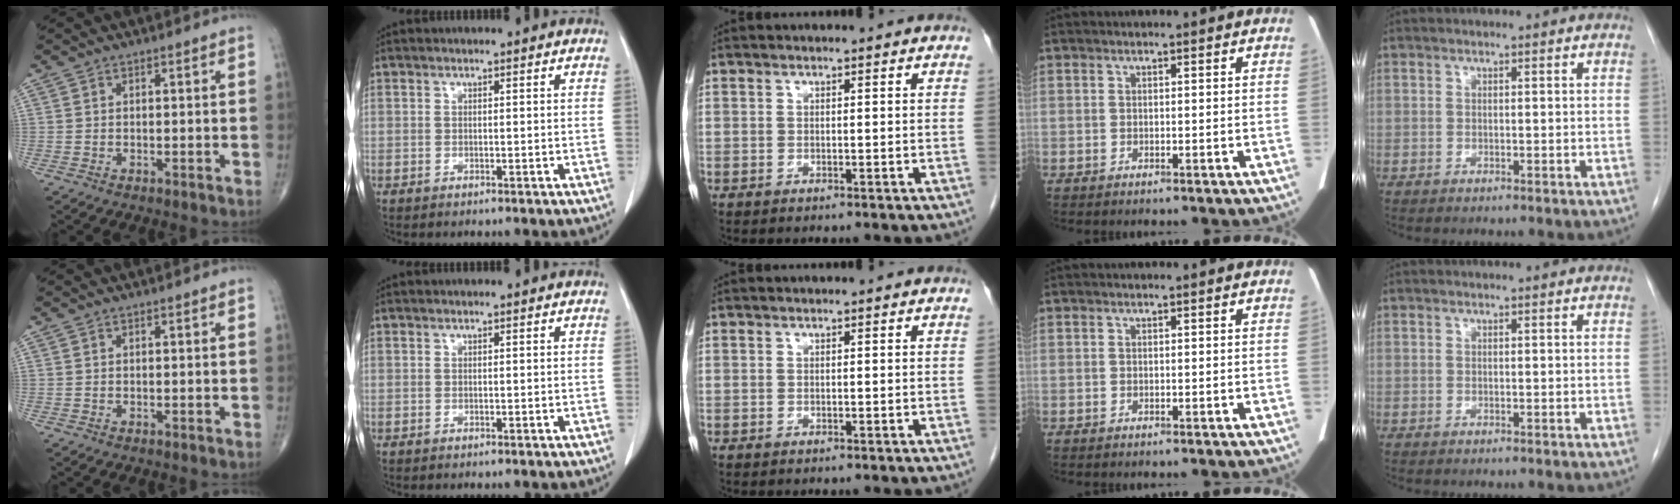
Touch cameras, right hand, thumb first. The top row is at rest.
{}